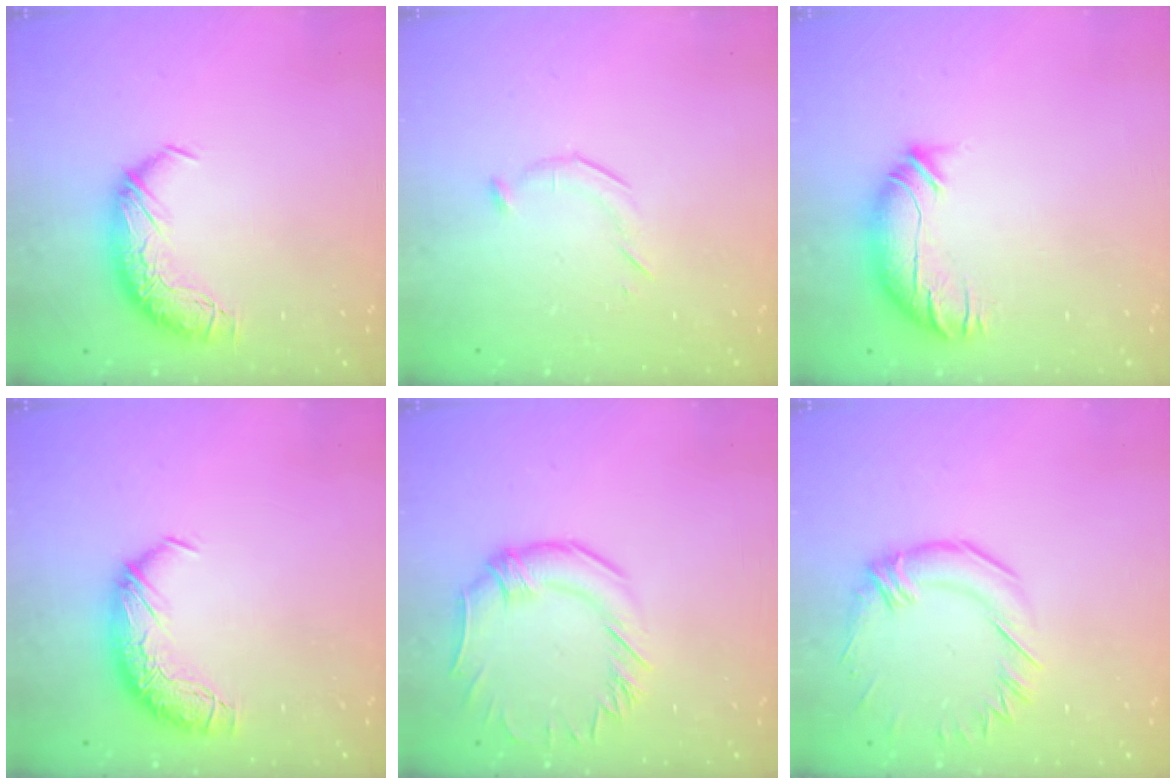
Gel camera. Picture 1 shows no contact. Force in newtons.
{"total": 5.5, "press": 5.3, "slide": 1.2}
{"total": 2.7, "press": 2.1, "slide": 1.7}
{"total": 0.0}
{"total": 1.0, "press": 0.5, "slide": 0.8}
{"total": 0.9, "press": 0.0, "slide": 0.9}